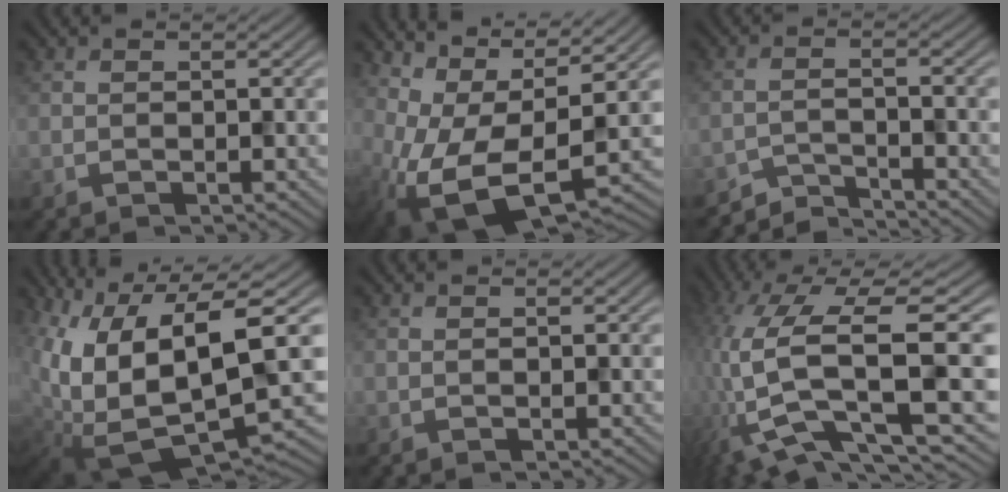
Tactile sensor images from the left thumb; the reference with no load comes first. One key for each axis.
{"total": 12.1, "fx": 0.9, "fy": 6.0, "fz": 10.5, "tx": -0.219, "ty": -0.015, "tz": 0.028}
{"total": 3.5, "fx": -3.4, "fy": 0.2, "fz": 0.6, "tx": -0.007, "ty": 0.001, "tz": -0.072}
{"total": 15.4, "fx": 1.8, "fy": 6.8, "fz": 13.7, "tx": -0.269, "ty": -0.019, "tz": 0.048}
{"total": 0.0}
{"total": 13.9, "fx": -1.8, "fy": 5.2, "fz": 12.8, "tx": -0.299, "ty": -0.019, "tz": 0.006}